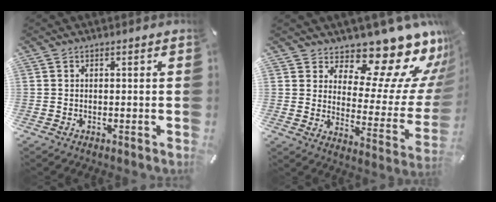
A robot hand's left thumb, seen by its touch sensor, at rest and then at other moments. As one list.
[{"total": 16.2, "force": [13.5, 5.9, 6.7], "torque": [-0.094, -0.128, 0.225]}]